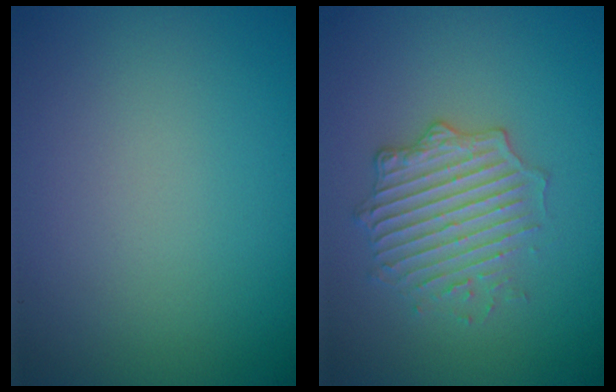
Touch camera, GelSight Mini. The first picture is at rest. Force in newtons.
{"total": 3.6, "press": 3.3, "slide": 1.6}